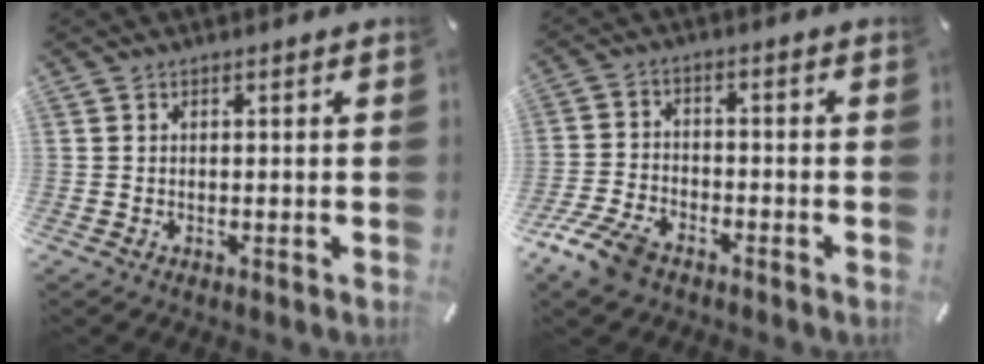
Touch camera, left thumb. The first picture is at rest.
{"total": 7.8, "force": [-5.4, 4.0, 4.0], "torque": [-0.101, 0.018, -0.108]}